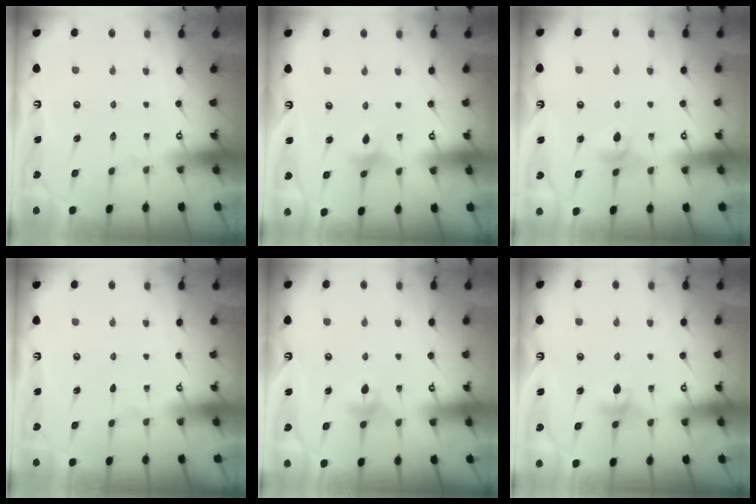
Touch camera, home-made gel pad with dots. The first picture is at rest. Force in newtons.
{"total": 3.3, "press": 3.3, "slide": 0.8}
{"total": 4.0, "press": 4.0, "slide": 0.6}
{"total": 0.0}
{"total": 4.0, "press": 3.9, "slide": 0.8}
{"total": 4.7, "press": 4.6, "slide": 0.7}